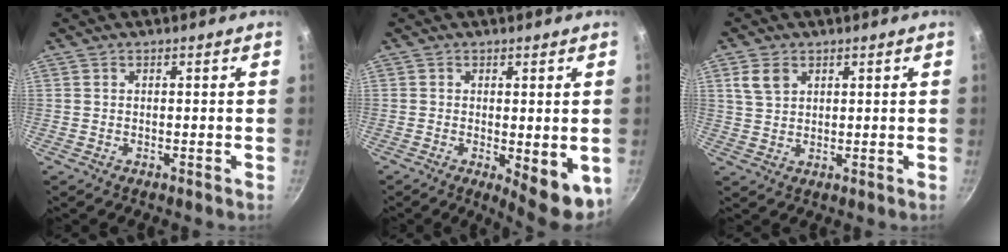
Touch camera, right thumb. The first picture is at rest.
{"total": 7.9, "force": [-1.2, 2.9, 7.2], "torque": [-0.081, -0.008, -0.008]}
{"total": 4.5, "force": [2.0, 3.1, 2.5], "torque": [-0.035, -0.002, 0.041]}